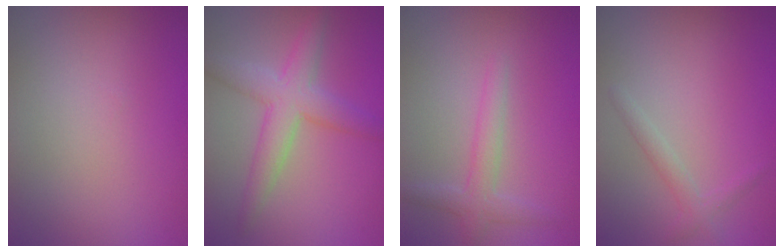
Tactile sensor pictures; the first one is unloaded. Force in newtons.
{"total": 4.6, "press": 4.6, "slide": 0.1}
{"total": 2.3, "press": 2.3, "slide": 0.1}
{"total": 1.5, "press": 1.4, "slide": 0.1}